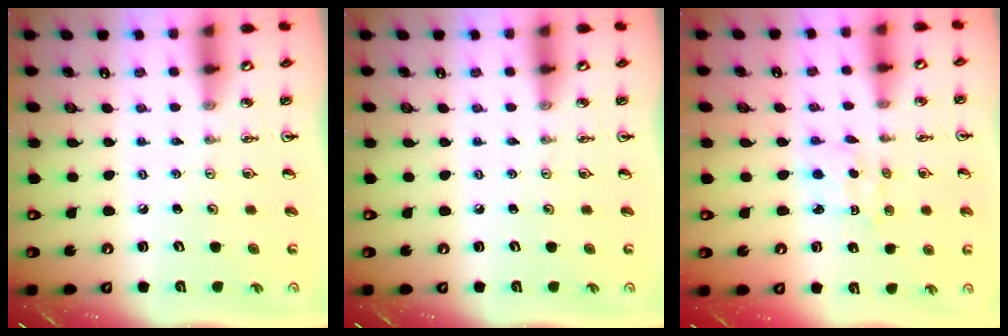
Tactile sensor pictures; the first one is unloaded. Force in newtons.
{"total": 0.0}
{"total": 2.3, "press": 2.3, "slide": 0.4}